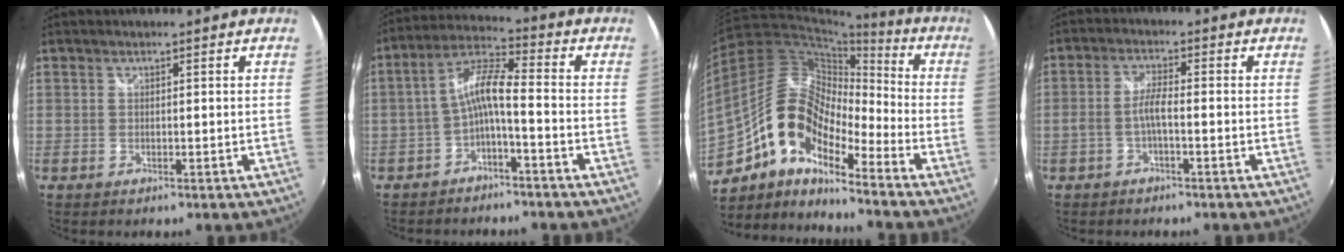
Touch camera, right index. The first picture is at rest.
{"total": 7.2, "force": [-2.8, 1.3, 6.5], "torque": [-0.152, 0.018, -0.053]}
{"total": 15.6, "force": [-8.5, 6.8, 11.2], "torque": [-0.199, 0.010, -0.178]}
{"total": 3.3, "force": [-1.4, 0.3, 2.9], "torque": [-0.068, 0.007, -0.027]}